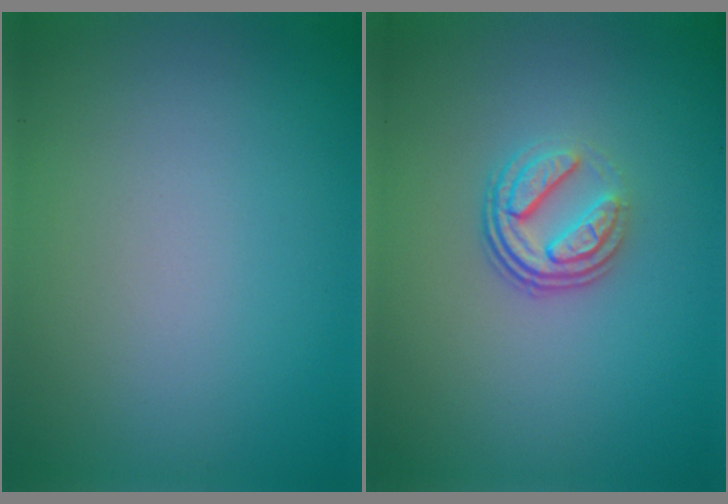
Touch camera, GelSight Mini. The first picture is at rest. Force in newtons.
{"total": 3.5, "press": 2.4, "slide": 2.5}